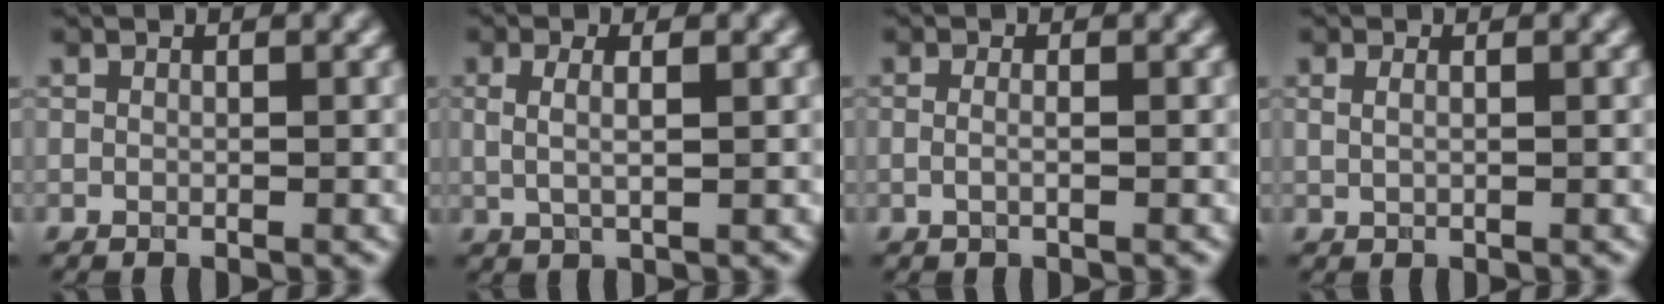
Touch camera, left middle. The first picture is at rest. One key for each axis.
{"total": 2.2, "fx": 0.4, "fy": 0.7, "fz": 2.1, "tx": -0.036, "ty": -0.002, "tz": 0.006}
{"total": 1.2, "fx": 0.1, "fy": 0.4, "fz": 1.1, "tx": -0.018, "ty": -0.015, "tz": -0.008}
{"total": 1.5, "fx": 0.7, "fy": 0.7, "fz": 1.0, "tx": -0.010, "ty": -0.002, "tz": 0.004}